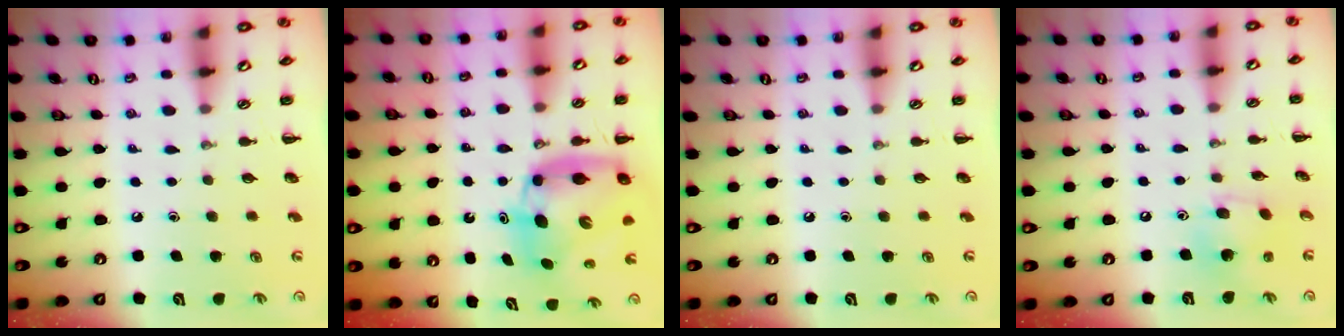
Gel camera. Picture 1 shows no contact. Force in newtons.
{"total": 9.1, "press": 8.8, "slide": 2.5}
{"total": 0.0}
{"total": 8.5, "press": 8.3, "slide": 2.2}